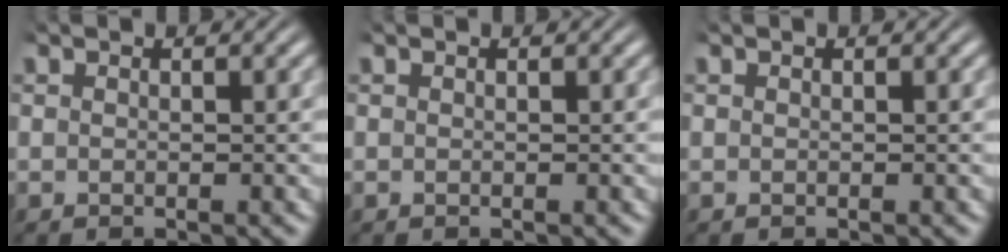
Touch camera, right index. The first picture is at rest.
{"total": 0.0}
{"total": 0.0}